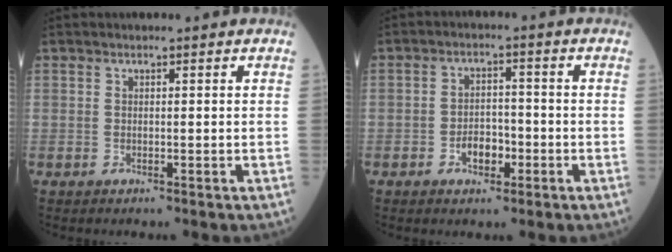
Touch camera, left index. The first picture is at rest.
{"total": 4.1, "force": [-1.9, 2.4, 2.7], "torque": [-0.044, 0.008, -0.033]}